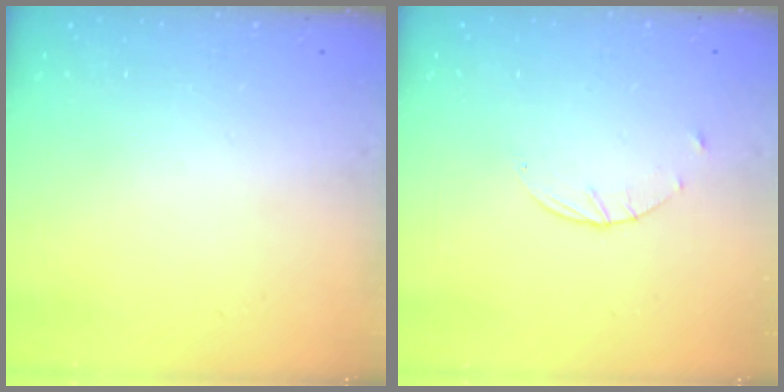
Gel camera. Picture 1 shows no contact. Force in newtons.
{"total": 1.7, "press": 1.7, "slide": 0.3}